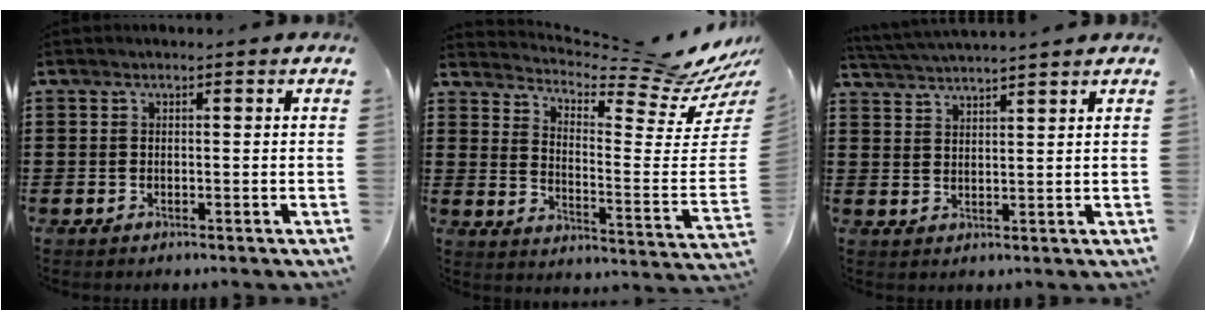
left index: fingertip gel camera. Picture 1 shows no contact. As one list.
[{"total": 8.1, "force": [7.3, 0.5, 3.5], "torque": [-0.072, -0.079, 0.117]}, {"total": 2.8, "force": [2.7, -0.6, 0.3], "torque": [-0.014, -0.009, 0.050]}]